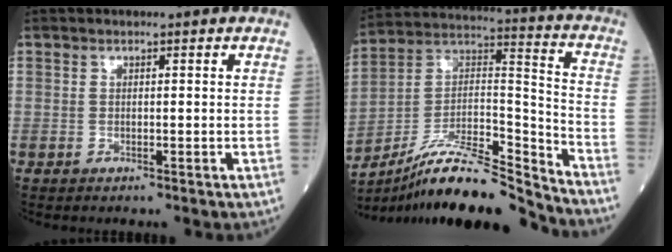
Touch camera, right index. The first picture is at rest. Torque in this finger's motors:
{"motor_torque": [0.86, -1.29, 0.47, 0.15]}